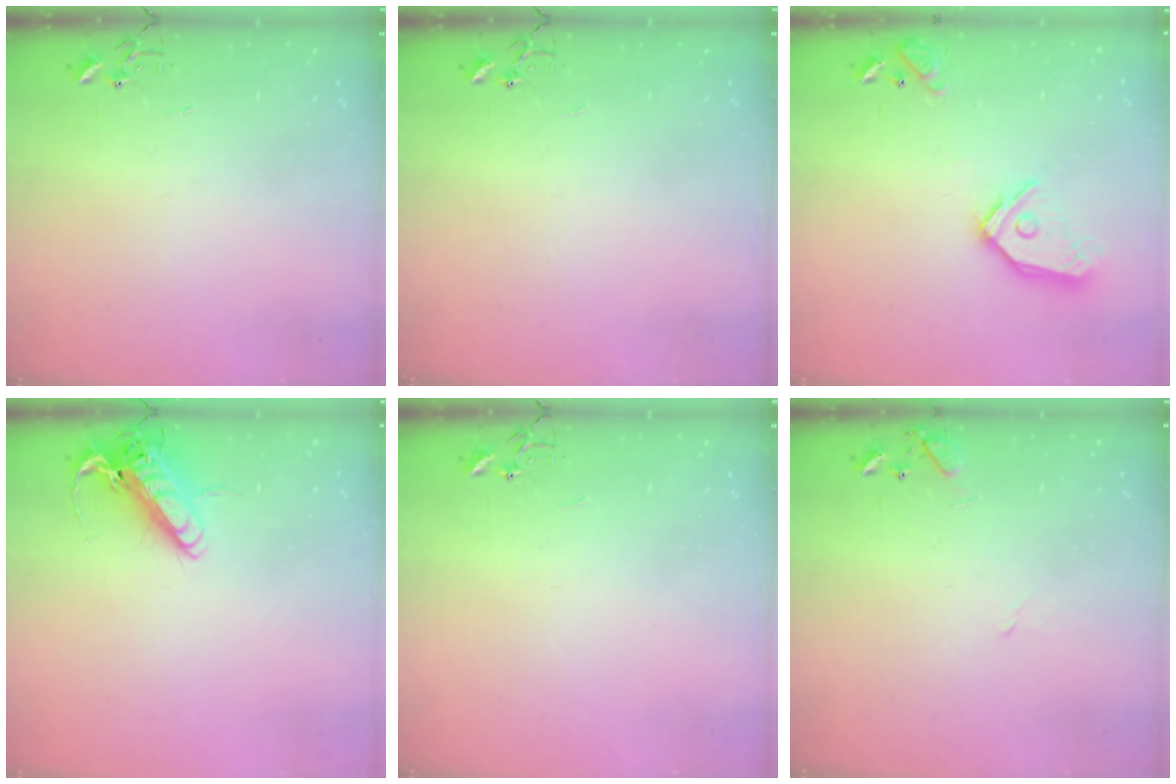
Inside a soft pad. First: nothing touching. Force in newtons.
{"total": 0.0}
{"total": 14.7, "press": 14.6, "slide": 2.0}
{"total": 13.8, "press": 13.6, "slide": 2.3}
{"total": 0.0}
{"total": 8.6, "press": 8.5, "slide": 1.1}